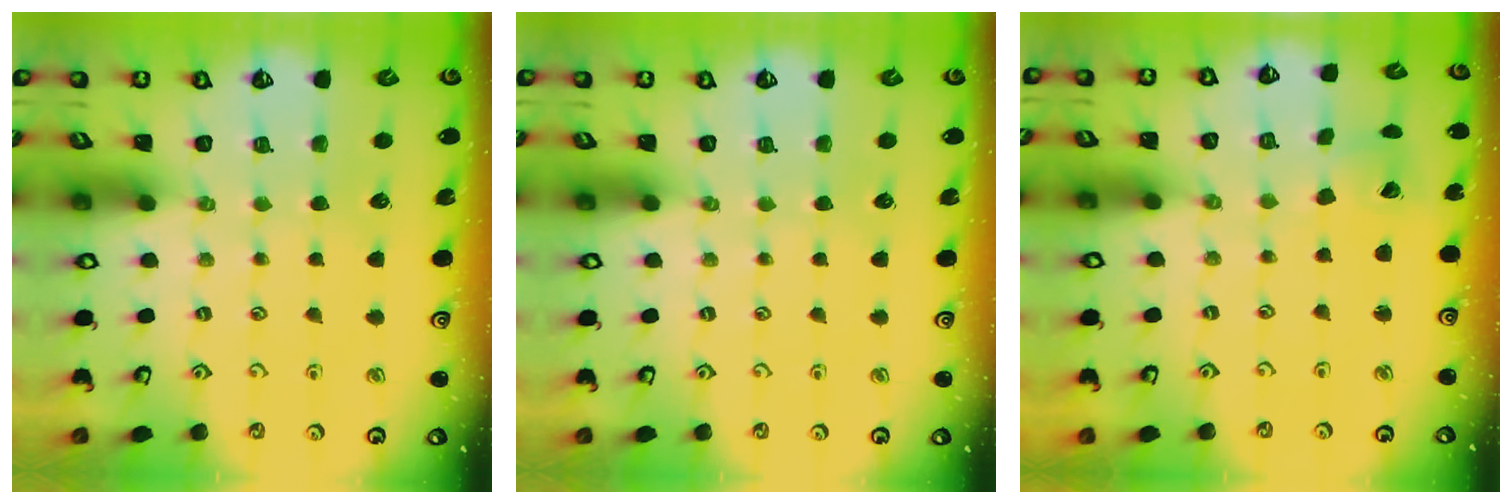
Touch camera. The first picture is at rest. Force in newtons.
{"total": 0.0}
{"total": 4.6, "press": 4.5, "slide": 0.5}